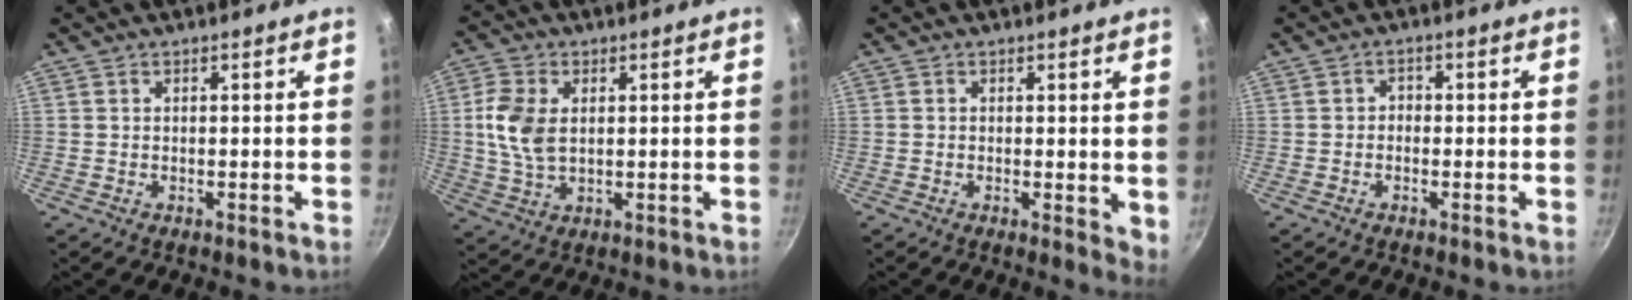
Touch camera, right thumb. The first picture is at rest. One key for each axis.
{"total": 8.1, "fx": 1.2, "fy": 5.1, "fz": 6.2, "tx": -0.127, "ty": -0.001, "tz": 0.023}
{"total": 3.6, "fx": 0.3, "fy": 1.7, "fz": 3.1, "tx": -0.036, "ty": -0.008, "tz": 0.003}
{"total": 1.3, "fx": -0.7, "fy": 1.0, "fz": 0.4, "tx": -0.006, "ty": 0.009, "tz": -0.016}